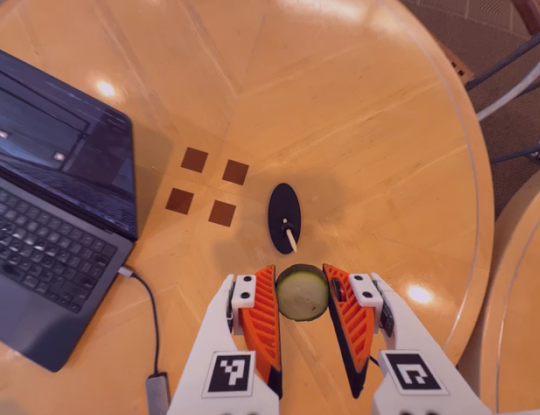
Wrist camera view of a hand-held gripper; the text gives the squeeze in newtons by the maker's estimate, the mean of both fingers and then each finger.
{"total": 10.1, "left": 10.4, "right": 9.9}